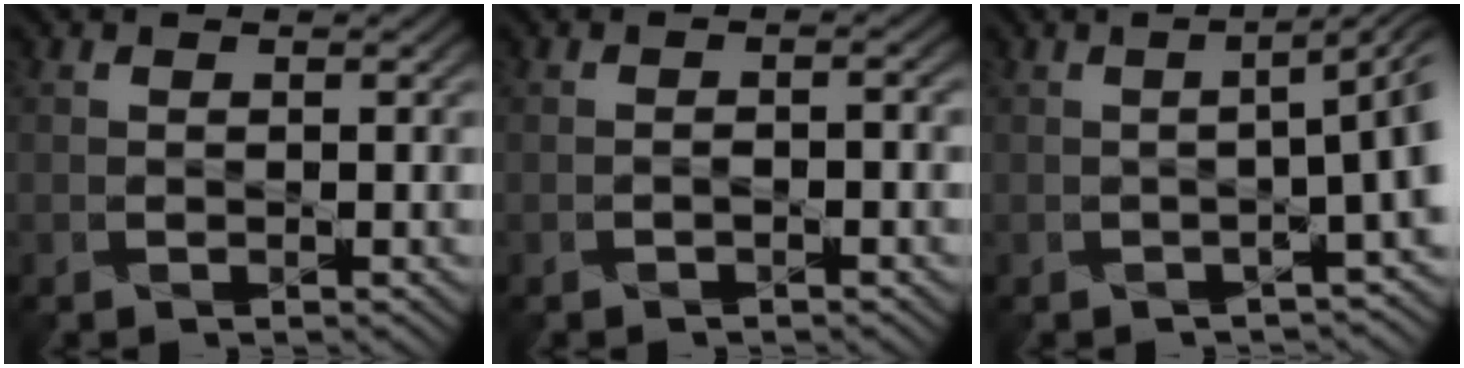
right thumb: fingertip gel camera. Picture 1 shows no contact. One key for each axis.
{"total": 1.4, "fx": -1.0, "fy": 0.4, "fz": 1.0, "tx": -0.011, "ty": 0.009, "tz": -0.013}
{"total": 6.6, "fx": -1.4, "fy": 1.3, "fz": 6.4, "tx": -0.076, "ty": 0.004, "tz": -0.019}